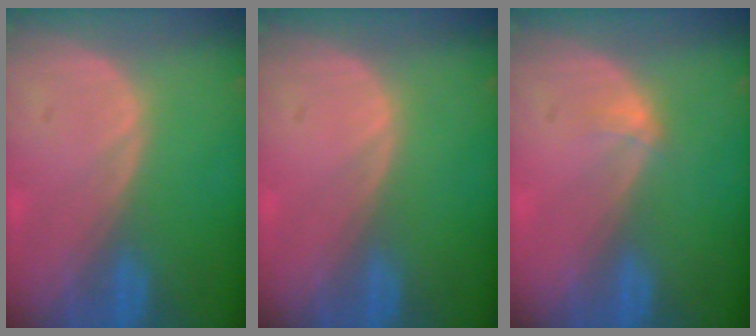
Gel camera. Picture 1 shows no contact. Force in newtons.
{"total": 0.0}
{"total": 1.3, "press": 0.9, "slide": 0.9}